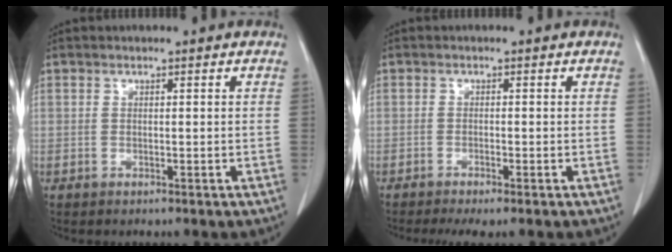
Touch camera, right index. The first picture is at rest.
{"total": 4.0, "force": [-3.1, 0.4, 2.6], "torque": [-0.042, -0.009, -0.047]}